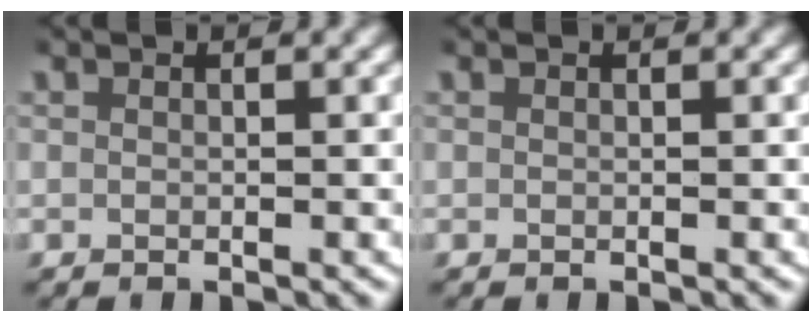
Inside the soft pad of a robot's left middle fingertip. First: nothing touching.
{"total": 0.0}